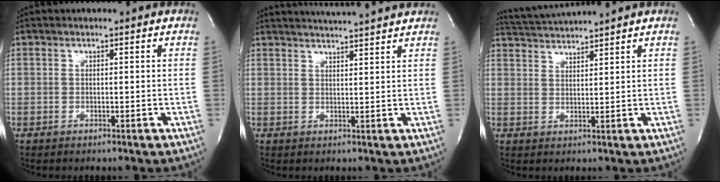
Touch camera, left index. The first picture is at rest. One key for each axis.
{"total": 9.0, "fx": 8.5, "fy": -0.7, "fz": 2.9, "tx": -0.054, "ty": 0.015, "tz": 0.113}
{"total": 6.5, "fx": 6.2, "fy": -1.5, "fz": 1.1, "tx": -0.029, "ty": 0.012, "tz": 0.111}